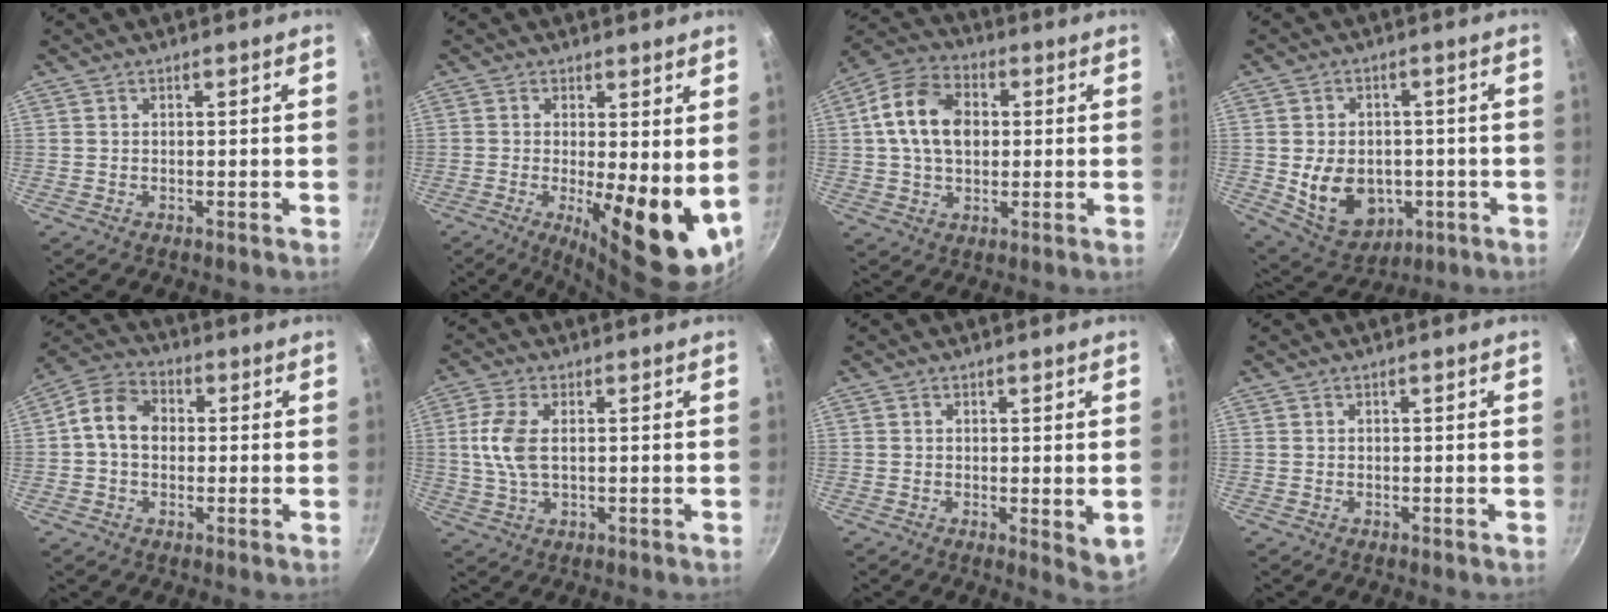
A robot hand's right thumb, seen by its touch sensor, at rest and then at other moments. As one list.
[{"total": 14.1, "force": [-0.9, 4.6, 13.3], "torque": [-0.163, -0.022, -0.005]}, {"total": 13.1, "force": [1.7, 9.2, 9.1], "torque": [-0.144, 0.016, 0.016]}, {"total": 13.1, "force": [-2.3, 9.9, 8.3], "torque": [-0.111, -0.001, -0.015]}, {"total": 6.7, "force": [0.2, 5.2, 4.2], "torque": [-0.062, 0.019, -0.012]}, {"total": 7.2, "force": [0.9, 3.7, 6.1], "torque": [-0.132, 0.005, 0.015]}, {"total": 4.4, "force": [0.2, 1.6, 4.1], "torque": [-0.054, -0.012, 0.003]}, {"total": 0.0}]